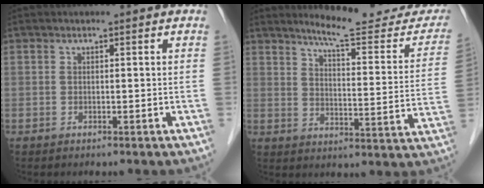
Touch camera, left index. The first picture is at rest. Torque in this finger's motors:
{"motor_torque": [0.63, -1.51, 0.17, 0.04]}